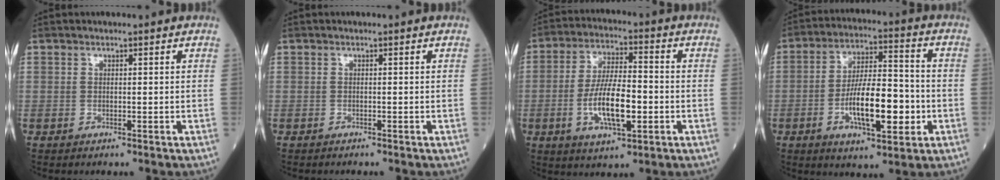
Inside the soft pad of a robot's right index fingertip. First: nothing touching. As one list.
[{"total": 1.1, "force": [-0.8, 0.5, 0.5], "torque": [-0.017, -0.003, -0.010]}, {"total": 11.6, "force": [-2.7, 3.6, 10.7], "torque": [-0.213, 0.002, -0.044]}, {"total": 13.5, "force": [-3.6, 4.2, 12.3], "torque": [-0.223, 0.009, -0.057]}]